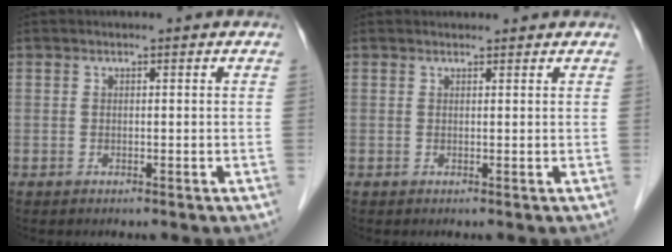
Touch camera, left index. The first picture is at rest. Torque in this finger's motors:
{"motor_torque": [0.11, 0.01, -0.03, -0.01]}